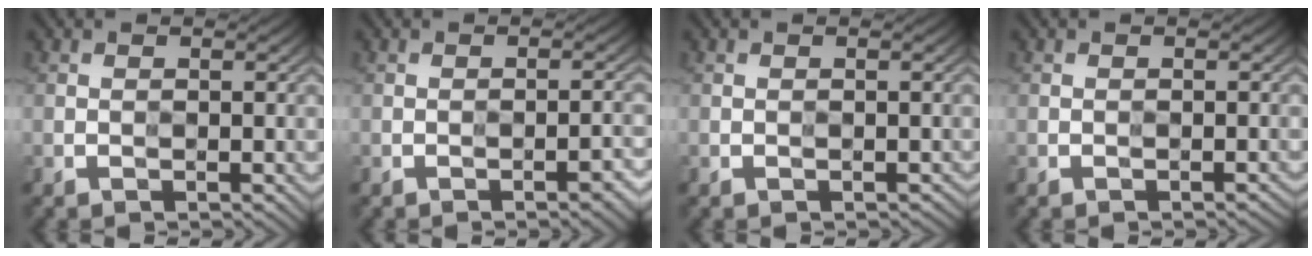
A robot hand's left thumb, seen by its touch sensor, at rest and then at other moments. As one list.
[{"total": 2.3, "force": [-1.6, 0.9, 1.5], "torque": [-0.008, -0.001, -0.015]}, {"total": 0.8, "force": [-0.5, 0.5, 0.5], "torque": [-0.001, -0.001, -0.001]}, {"total": 0.8, "force": [-0.7, 0.2, 0.4], "torque": [-0.002, -0.001, -0.004]}]